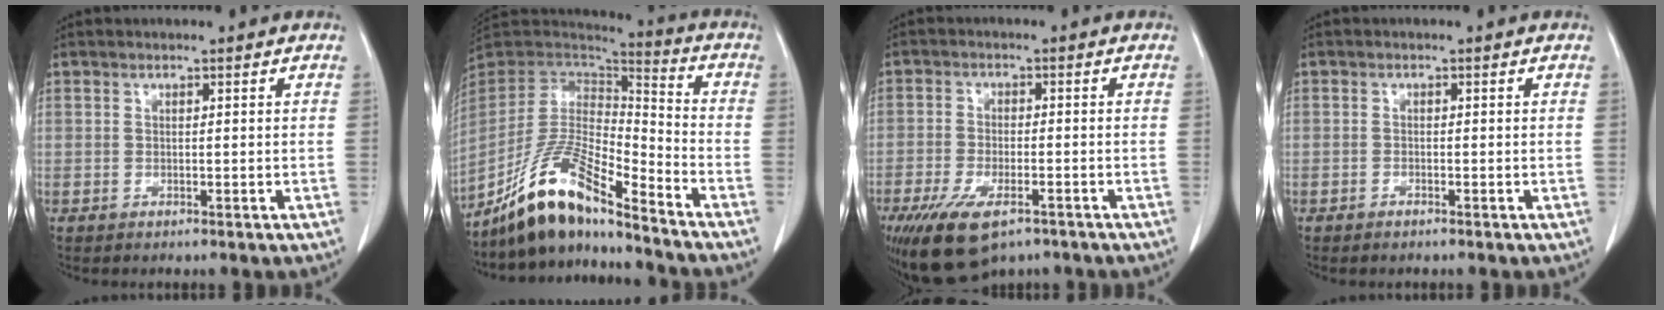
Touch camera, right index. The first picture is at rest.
{"total": 14.4, "force": [-11.6, 2.2, 8.4], "torque": [-0.164, 0.010, -0.215]}
{"total": 10.8, "force": [-7.0, 4.2, 7.1], "torque": [-0.134, -0.017, -0.114]}
{"total": 0.8, "force": [-0.7, 0.2, 0.3], "torque": [-0.010, -0.001, -0.010]}